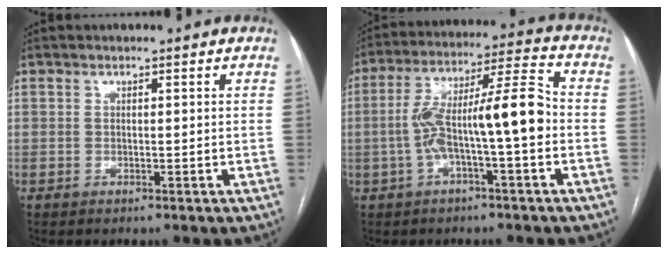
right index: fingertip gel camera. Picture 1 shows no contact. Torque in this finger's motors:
{"motor_torque": [0.60, -0.08, 0.37, 0.21]}